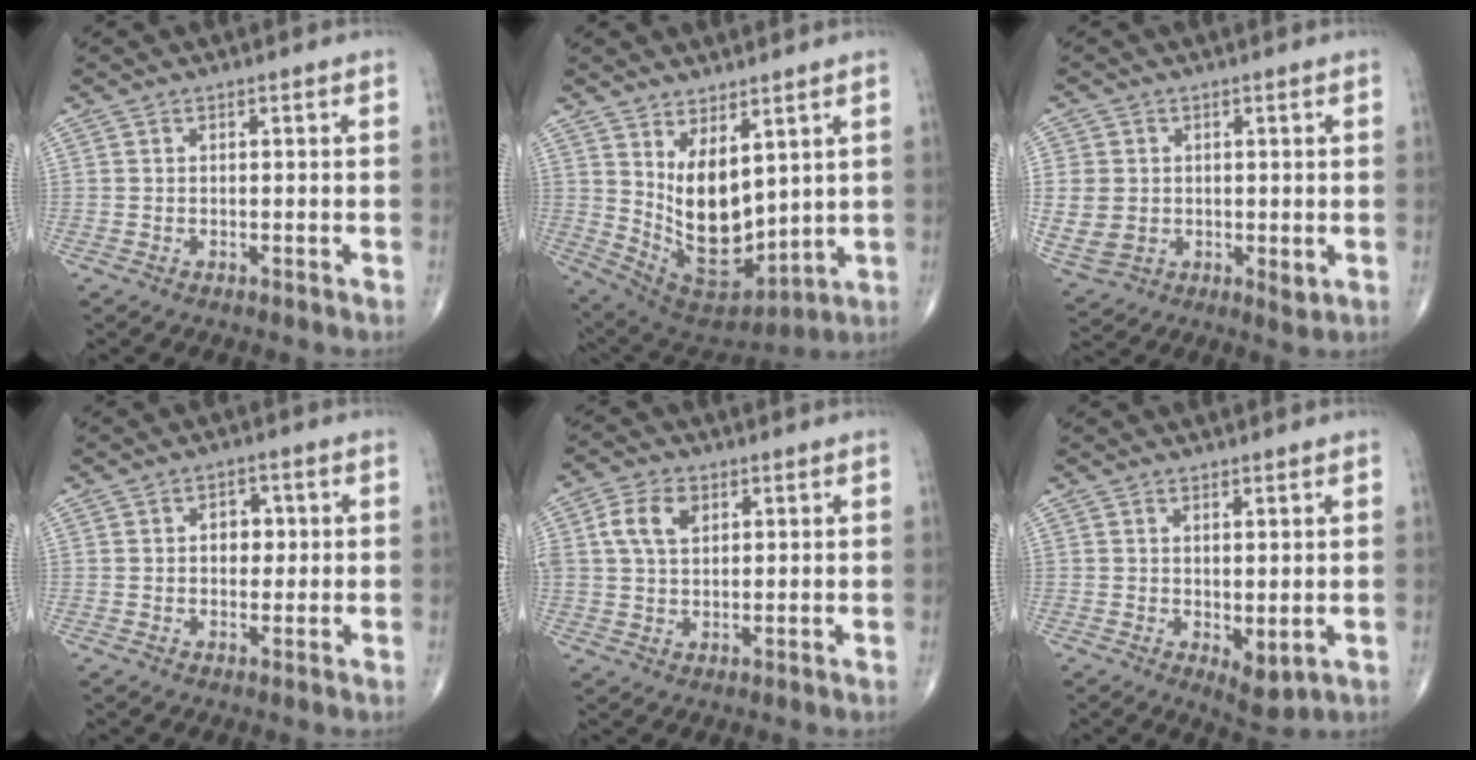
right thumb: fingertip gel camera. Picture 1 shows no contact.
{"total": 14.7, "force": [3.5, 7.9, 11.8], "torque": [-0.168, -0.039, 0.095]}
{"total": 11.8, "force": [-0.3, 9.1, 7.5], "torque": [-0.153, -0.006, 0.013]}
{"total": 4.1, "force": [0.5, 3.0, 2.7], "torque": [-0.013, 0.005, 0.003]}
{"total": 6.9, "force": [2.2, 4.7, 4.5], "torque": [-0.079, 0.003, 0.040]}
{"total": 4.2, "force": [-0.3, 1.9, 3.7], "torque": [-0.042, -0.014, 0.006]}